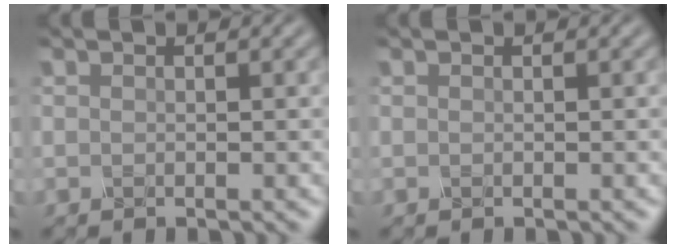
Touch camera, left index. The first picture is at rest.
{"total": 0.0}